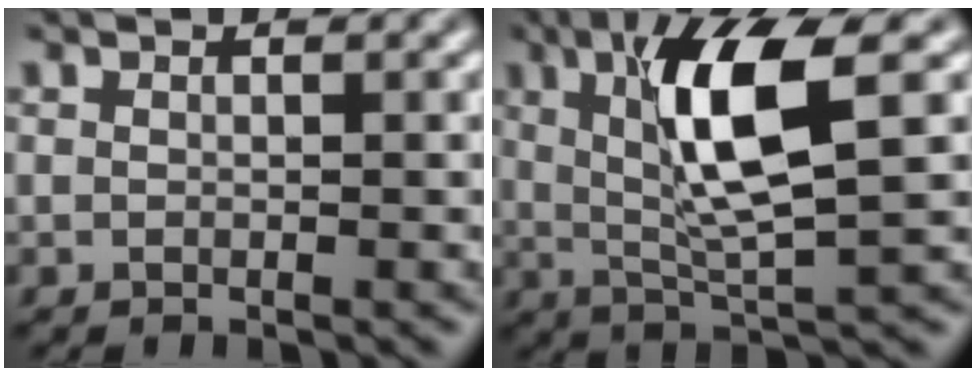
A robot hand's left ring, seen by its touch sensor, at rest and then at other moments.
{"total": 7.8, "force": [1.7, 1.8, 7.4], "torque": [-0.138, -0.003, 0.037]}